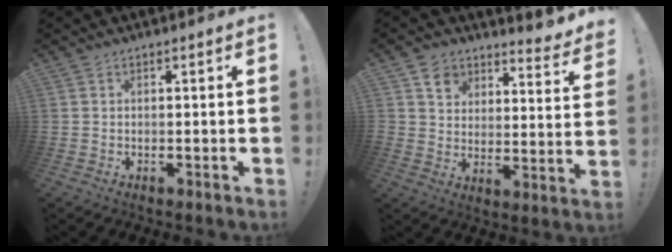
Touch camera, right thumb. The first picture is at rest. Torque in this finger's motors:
{"motor_torque": [0.29, 1.31, -0.15, 0.29, 0.02]}